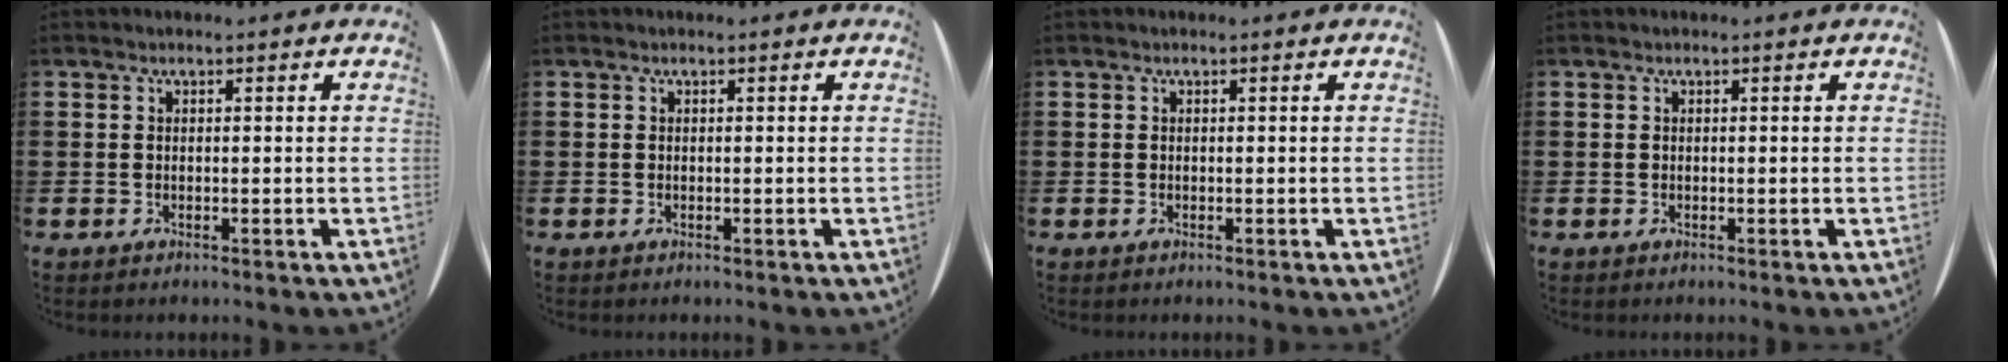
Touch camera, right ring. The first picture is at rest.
{"total": 0.0}
{"total": 0.0}
{"total": 0.0}